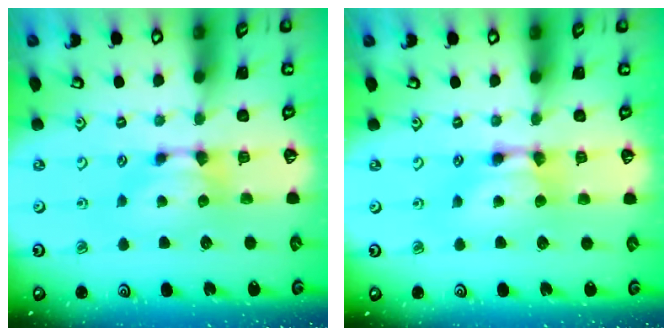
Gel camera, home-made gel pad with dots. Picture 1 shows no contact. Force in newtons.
{"total": 1.6, "press": 1.4, "slide": 0.6}